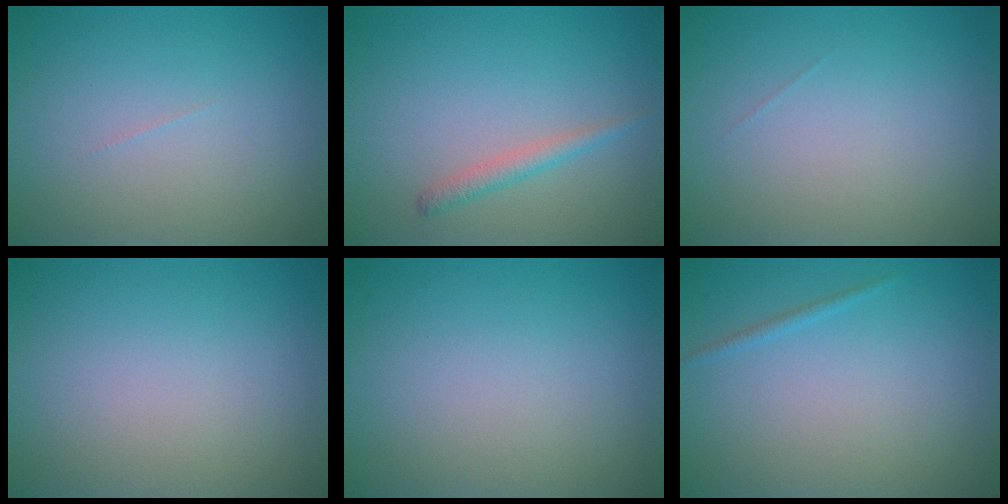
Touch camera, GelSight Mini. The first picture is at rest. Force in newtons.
{"total": 1.5, "press": 1.5, "slide": 0.1}
{"total": 0.0}
{"total": 0.0}
{"total": 0.0}
{"total": 0.7, "press": 0.6, "slide": 0.1}